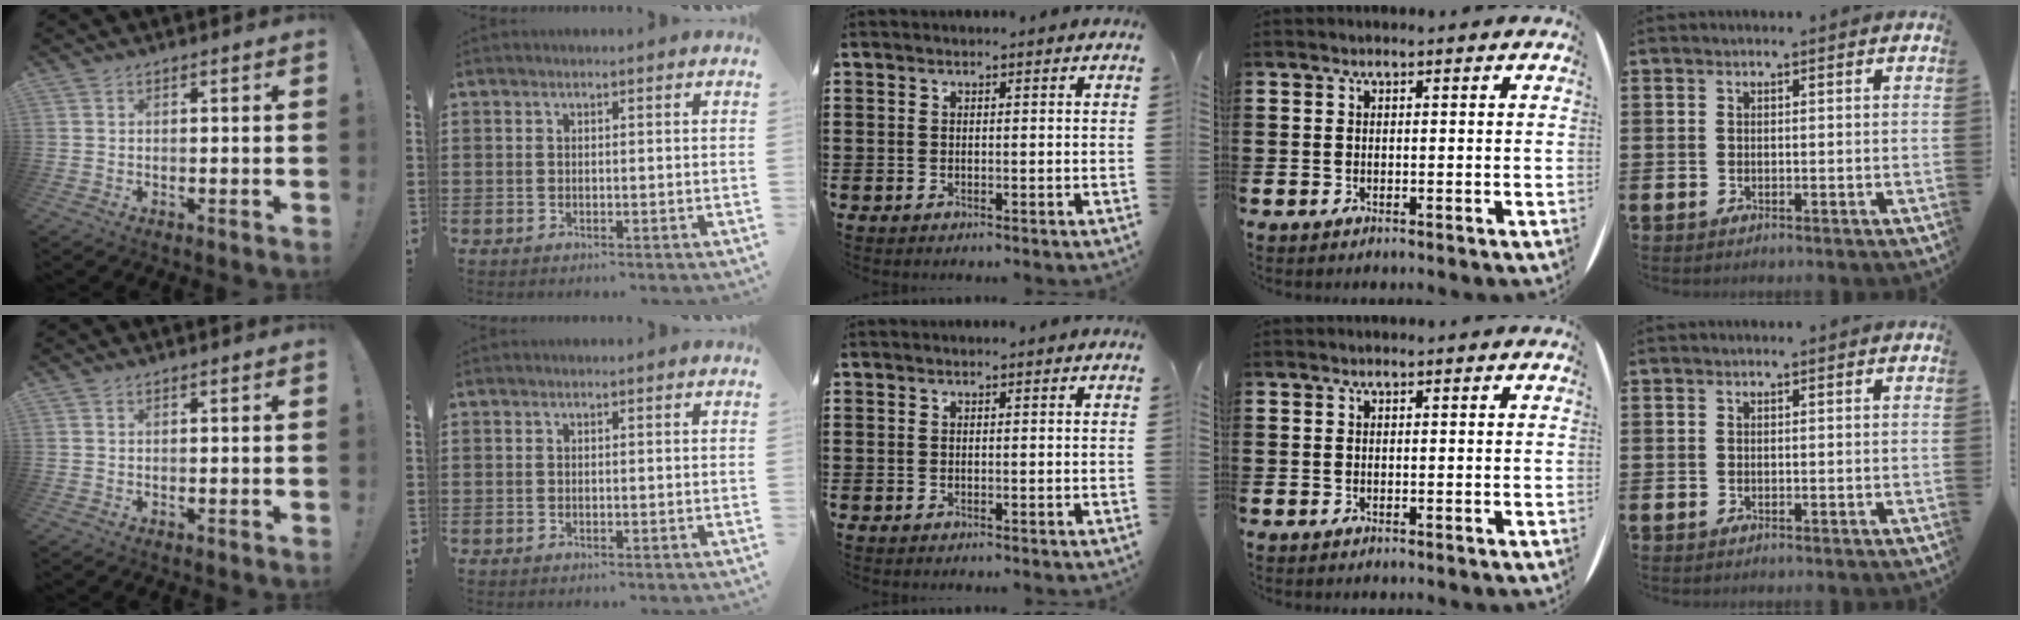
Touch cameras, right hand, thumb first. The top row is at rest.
{}